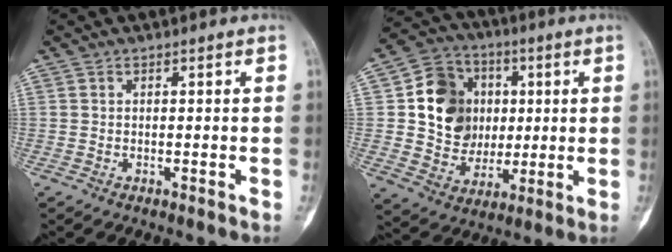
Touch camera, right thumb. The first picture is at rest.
{"total": 15.5, "force": [2.3, 13.3, 7.6], "torque": [-0.079, 0.006, 0.047]}